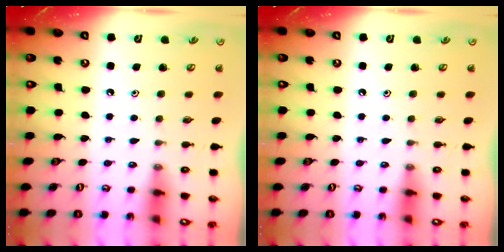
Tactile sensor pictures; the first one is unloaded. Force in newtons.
{"total": 0.0}